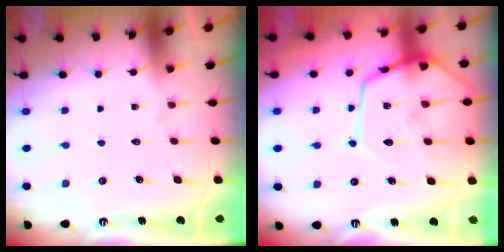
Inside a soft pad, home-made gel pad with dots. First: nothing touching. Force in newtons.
{"total": 15.7, "press": 15.6, "slide": 1.4}